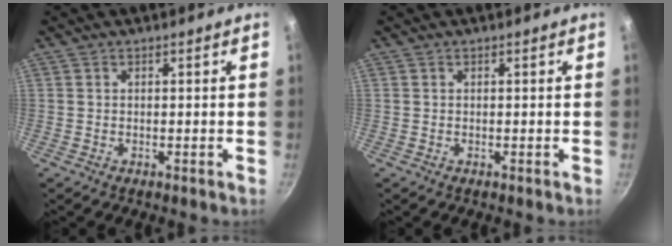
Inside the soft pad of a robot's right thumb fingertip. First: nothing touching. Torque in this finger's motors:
{"motor_torque": [0.09, 0.09, 0.12, -0.22, 0.01]}